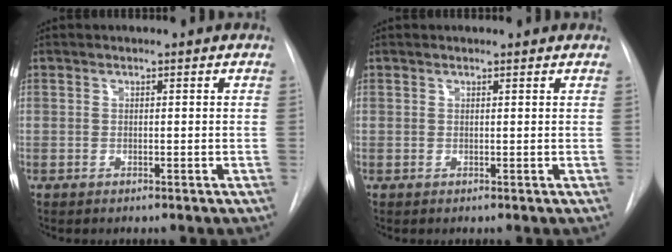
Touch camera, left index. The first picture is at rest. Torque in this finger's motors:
{"motor_torque": [0.82, -0.95, -0.06, 0.00]}